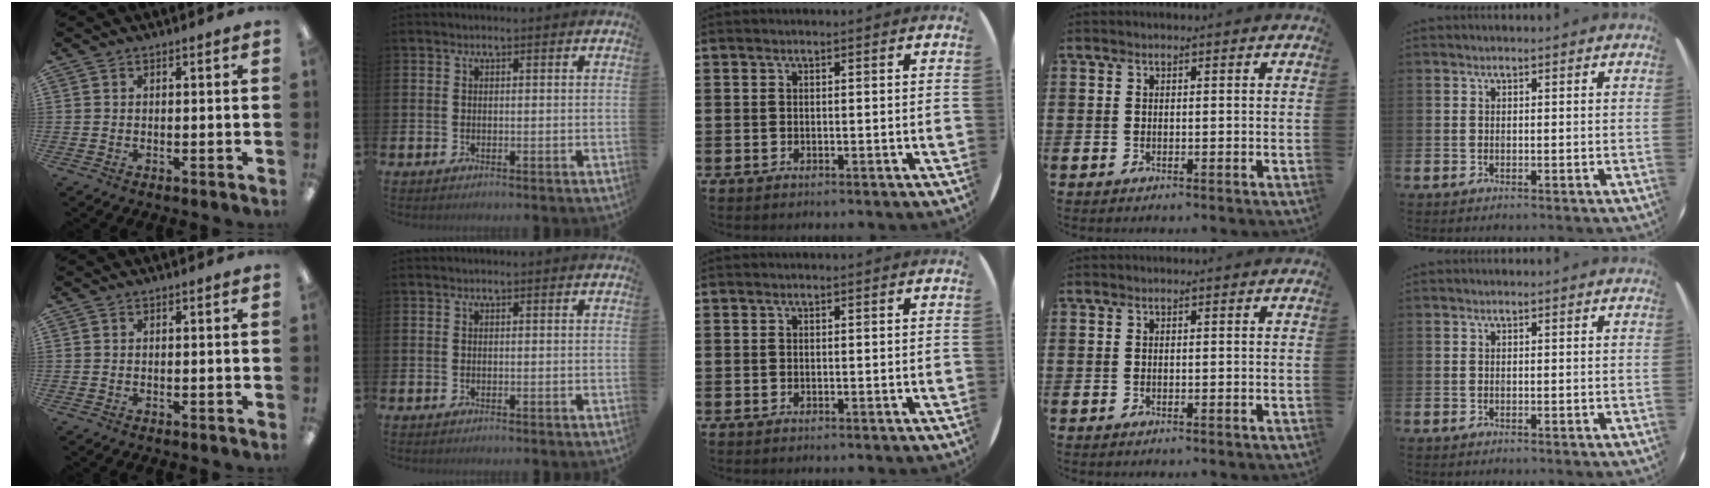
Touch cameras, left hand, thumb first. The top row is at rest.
{}